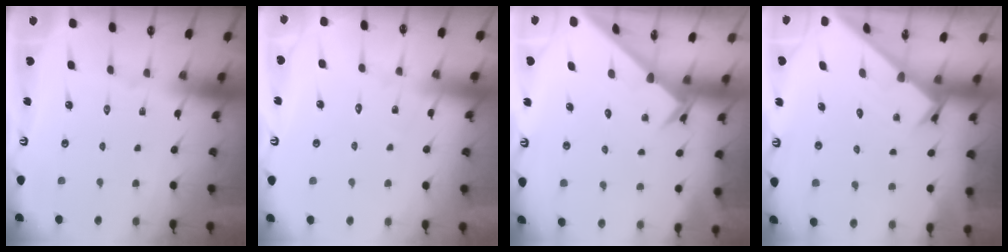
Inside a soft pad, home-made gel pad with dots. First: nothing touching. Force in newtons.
{"total": 5.6, "press": 5.5, "slide": 0.4}
{"total": 2.6, "press": 2.6, "slide": 0.2}
{"total": 1.6, "press": 1.6, "slide": 0.1}